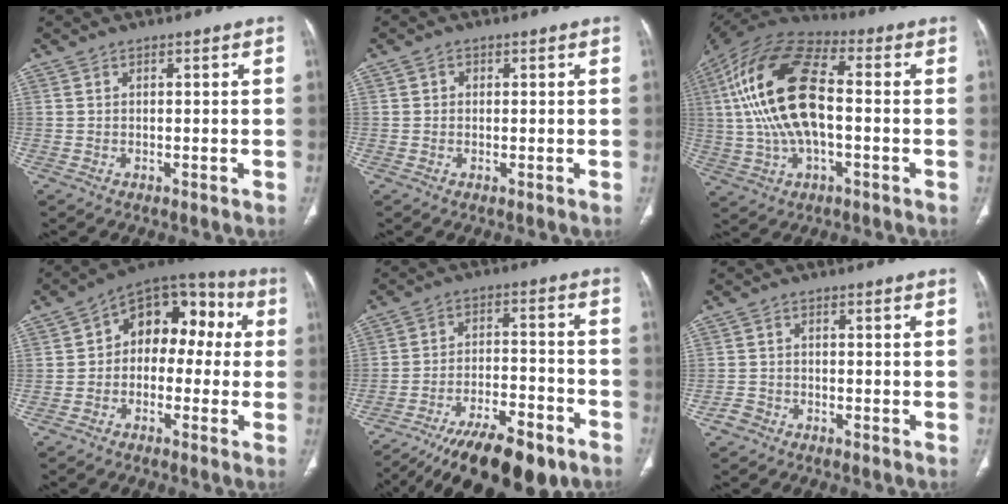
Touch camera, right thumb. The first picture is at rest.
{"total": 1.0, "force": [0.1, 1.0, 0.3], "torque": [0.001, 0.003, 0.000]}
{"total": 20.7, "force": [0.6, 10.1, 18.1], "torque": [-0.367, 0.026, 0.007]}
{"total": 13.3, "force": [0.8, 9.2, 9.6], "torque": [-0.083, 0.055, -0.008]}
{"total": 19.8, "force": [-14.6, 6.6, 11.6], "torque": [-0.175, 0.055, -0.238]}
{"total": 2.1, "force": [-1.5, 1.4, 0.3], "torque": [-0.010, 0.009, -0.031]}